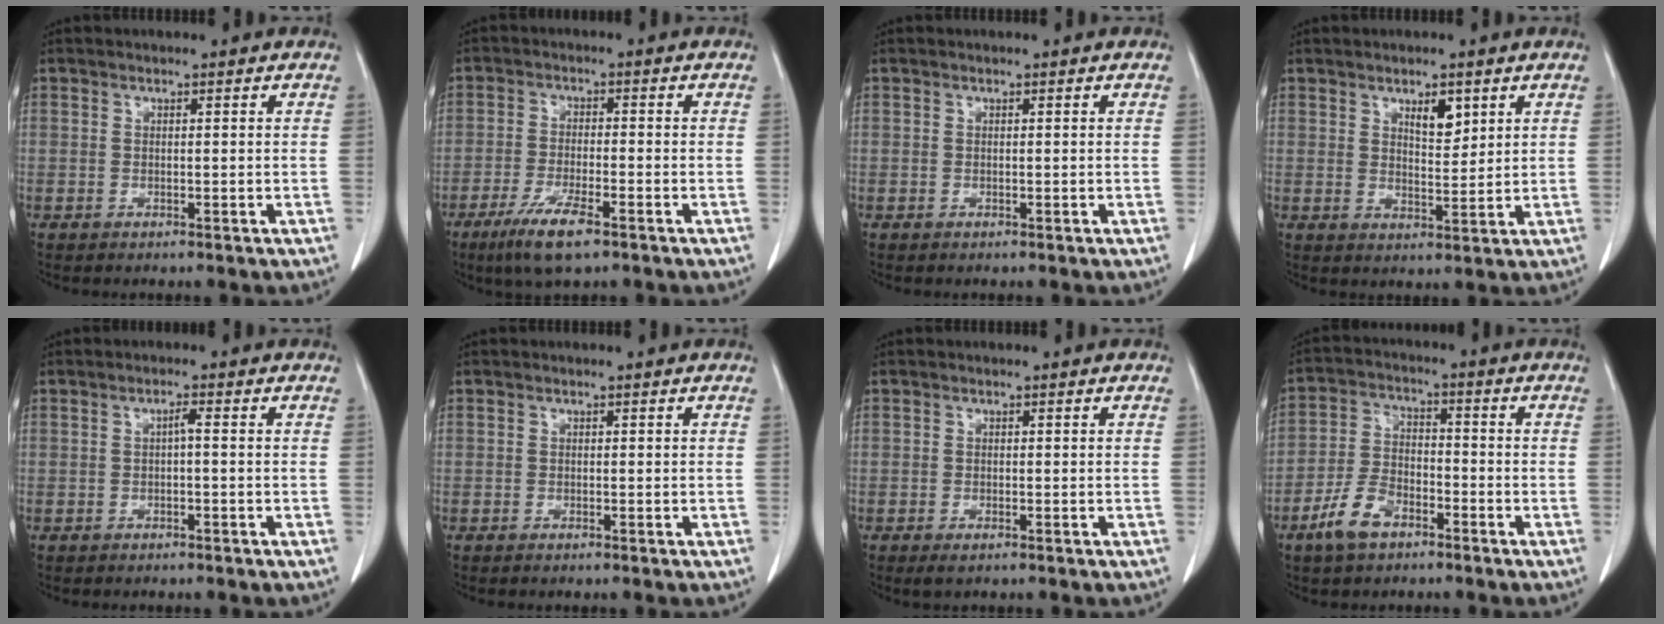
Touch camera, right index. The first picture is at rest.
{"total": 7.2, "force": [-4.6, 1.0, 5.4], "torque": [-0.111, -0.015, -0.080]}
{"total": 0.0}
{"total": 4.0, "force": [2.2, 1.5, 3.0], "torque": [-0.049, -0.005, 0.039]}
{"total": 1.1, "force": [-0.1, 0.1, 1.1], "torque": [-0.019, 0.004, -0.002]}
{"total": 0.0}
{"total": 1.3, "force": [-0.8, 0.4, 0.9], "torque": [-0.015, -0.002, -0.009]}
{"total": 7.4, "force": [-4.6, 3.9, 4.4], "torque": [-0.101, 0.006, -0.088]}